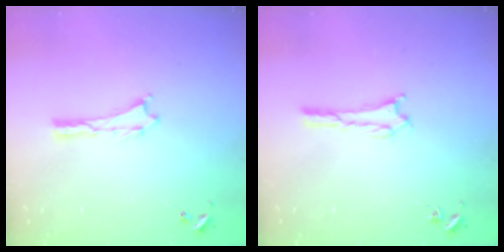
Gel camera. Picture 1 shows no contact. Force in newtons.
{"total": 1.4, "press": 1.4, "slide": 0.0}